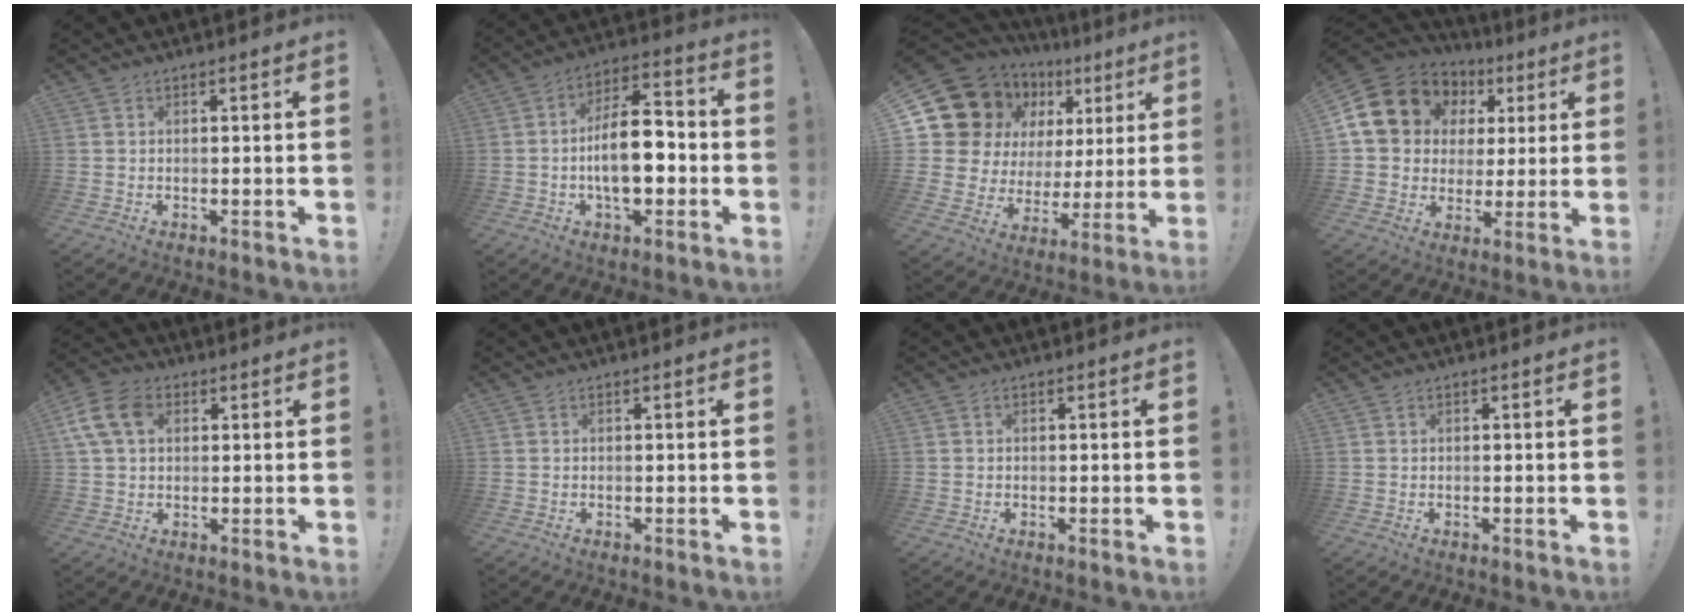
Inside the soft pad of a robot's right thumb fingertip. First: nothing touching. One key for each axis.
{"total": 15.2, "fx": -3.2, "fy": 7.4, "fz": 12.9, "tx": -0.218, "ty": 0.014, "tz": -0.061}
{"total": 15.4, "fx": 9.8, "fy": 9.5, "fz": 7.2, "tx": -0.116, "ty": -0.076, "tz": 0.197}
{"total": 17.0, "fx": 6.4, "fy": 13.8, "fz": 7.5, "tx": -0.122, "ty": -0.021, "tz": 0.143}
{"total": 11.7, "fx": 3.7, "fy": 8.1, "fz": 7.5, "tx": -0.152, "ty": 0.002, "tz": 0.074}
{"total": 0.0}
{"total": 0.0}
{"total": 0.0}